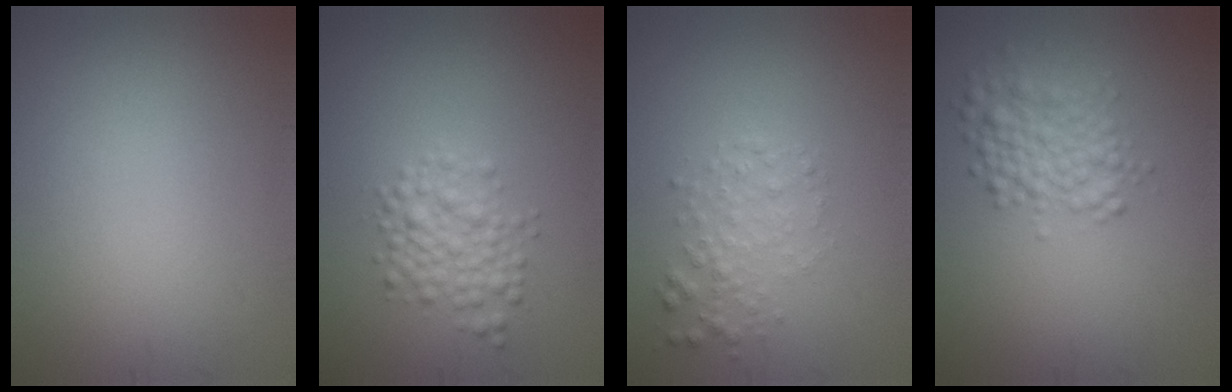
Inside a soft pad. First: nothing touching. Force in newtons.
{"total": 3.0, "press": 3.0, "slide": 0.1}
{"total": 2.1, "press": 2.1, "slide": 0.0}
{"total": 3.7, "press": 3.7, "slide": 0.2}